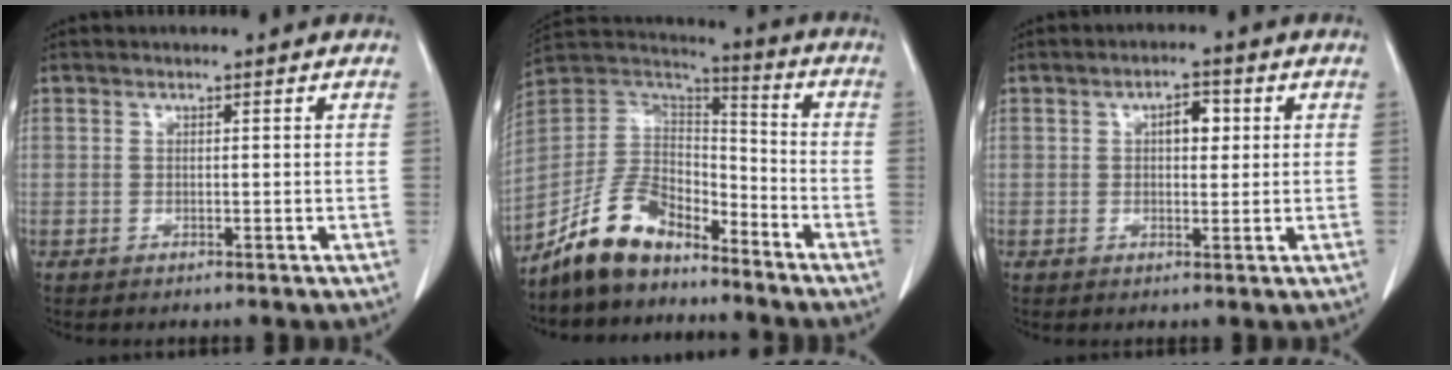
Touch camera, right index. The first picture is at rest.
{"total": 12.4, "force": [-9.8, 5.3, 5.4], "torque": [-0.112, 0.032, -0.188]}
{"total": 3.5, "force": [0.9, 1.6, 3.0], "torque": [-0.047, 0.009, 0.013]}